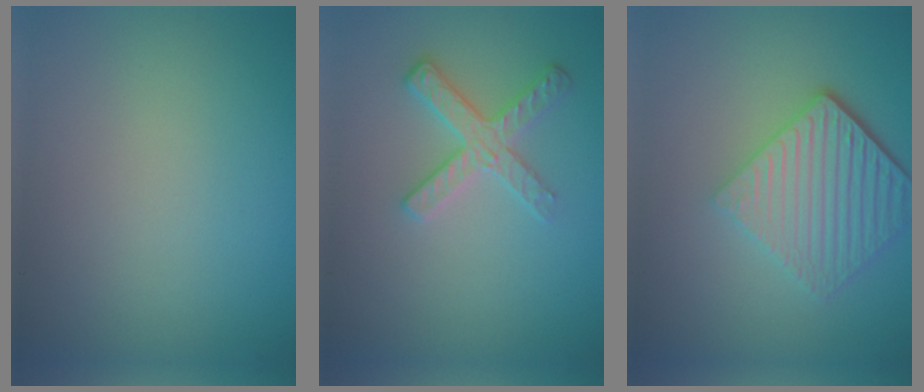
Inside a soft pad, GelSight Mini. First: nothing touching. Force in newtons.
{"total": 2.7, "press": 2.6, "slide": 0.5}
{"total": 5.8, "press": 4.2, "slide": 4.0}